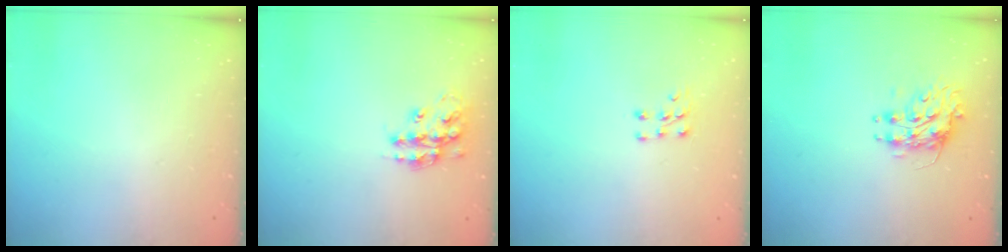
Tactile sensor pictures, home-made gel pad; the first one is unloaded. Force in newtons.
{"total": 13.8, "press": 13.8, "slide": 0.8}
{"total": 6.6, "press": 6.6, "slide": 0.8}
{"total": 8.1, "press": 8.1, "slide": 0.2}